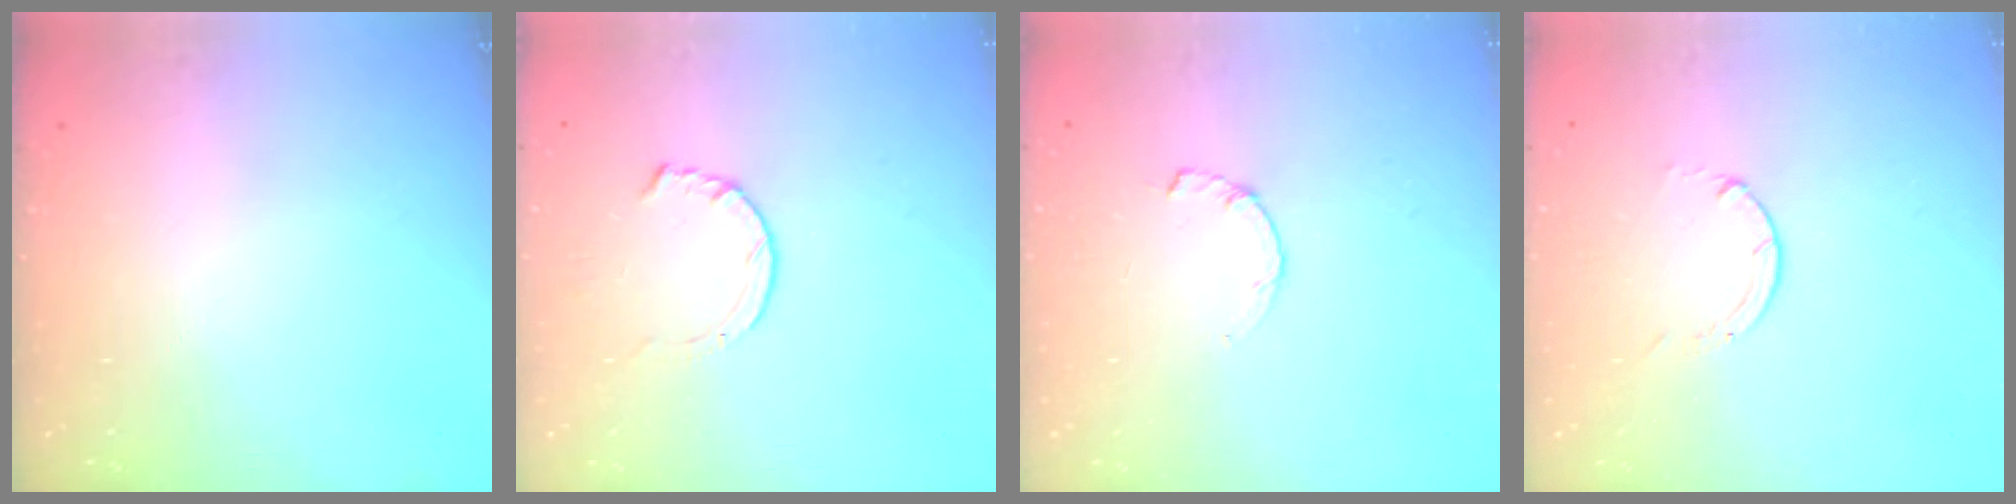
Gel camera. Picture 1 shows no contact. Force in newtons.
{"total": 3.5, "press": 3.5, "slide": 0.4}
{"total": 2.2, "press": 2.2, "slide": 0.2}
{"total": 0.0}